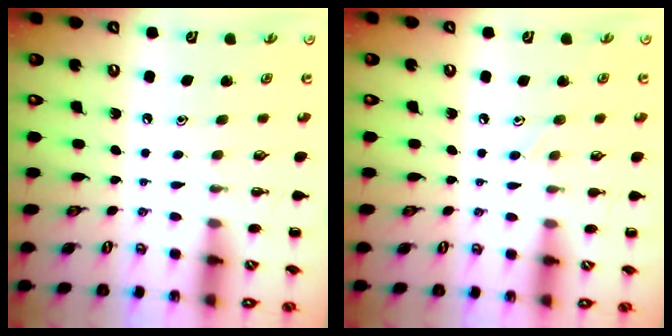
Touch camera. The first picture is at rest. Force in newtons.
{"total": 6.0, "press": 5.6, "slide": 2.1}